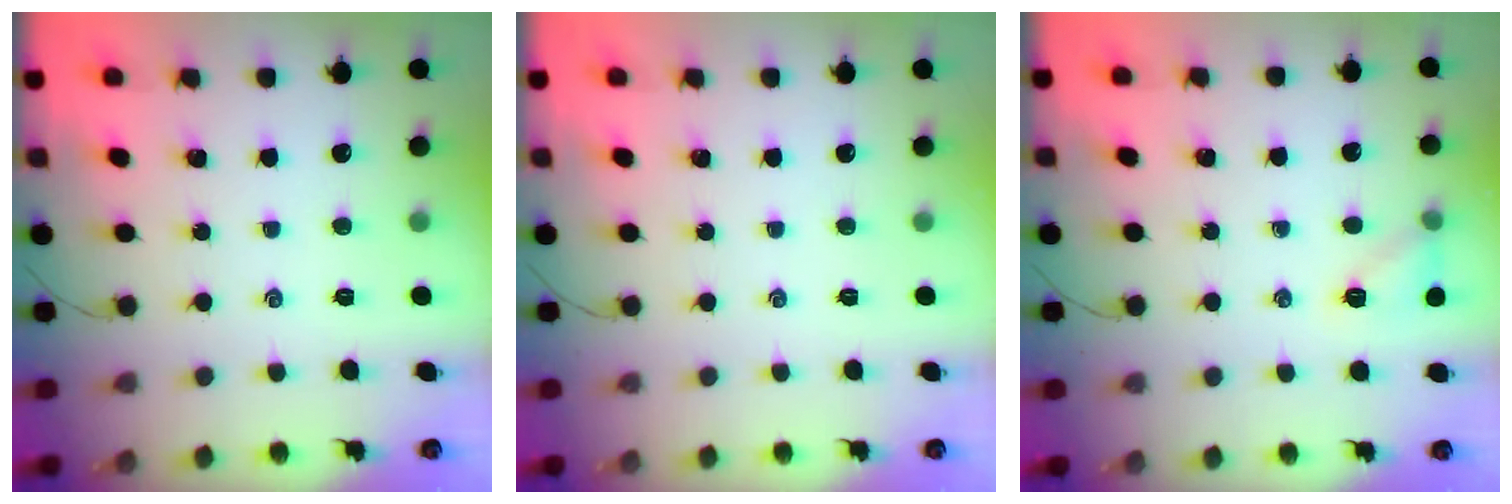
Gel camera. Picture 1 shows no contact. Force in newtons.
{"total": 0.0}
{"total": 8.2, "press": 8.0, "slide": 1.7}